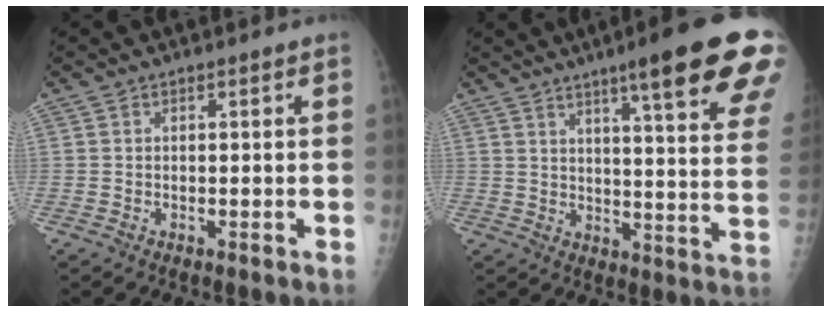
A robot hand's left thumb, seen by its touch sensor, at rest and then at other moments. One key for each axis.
{"total": 21.7, "fx": 13.5, "fy": 2.6, "fz": 16.8, "tx": -0.205, "ty": -0.053, "tz": 0.169}